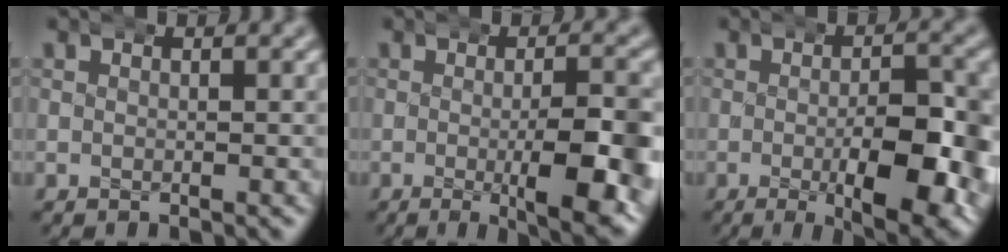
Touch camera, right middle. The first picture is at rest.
{"total": 9.5, "force": [-2.4, 2.9, 8.7], "torque": [-0.107, -0.018, -0.028]}
{"total": 11.1, "force": [-2.5, 4.3, 9.9], "torque": [-0.129, -0.025, -0.027]}